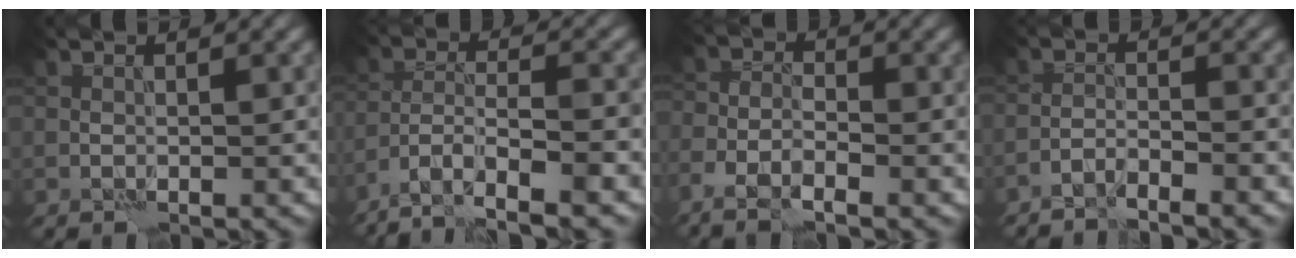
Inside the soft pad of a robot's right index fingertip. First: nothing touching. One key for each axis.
{"total": 7.2, "fx": -5.4, "fy": 1.9, "fz": 4.3, "tx": -0.069, "ty": -0.004, "tz": -0.100}
{"total": 4.0, "fx": -2.8, "fy": 1.4, "fz": 2.5, "tx": -0.046, "ty": -0.003, "tz": -0.061}
{"total": 2.4, "fx": -2.3, "fy": -0.1, "fz": 0.9, "tx": -0.011, "ty": 0.003, "tz": -0.046}